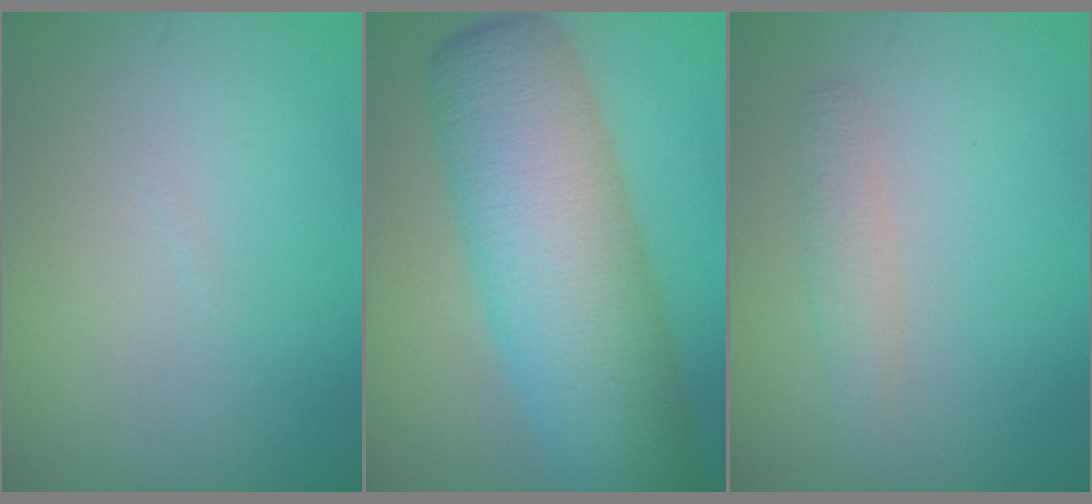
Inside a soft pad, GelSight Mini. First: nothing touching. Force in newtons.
{"total": 11.5, "press": 11.5, "slide": 0.2}
{"total": 1.6, "press": 1.6, "slide": 0.0}